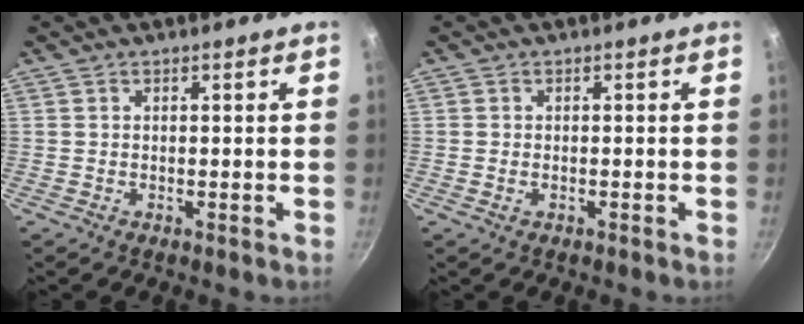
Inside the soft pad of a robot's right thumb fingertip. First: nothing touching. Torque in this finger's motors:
{"motor_torque": [-0.61, -0.29, -0.64, 0.27, -0.05]}